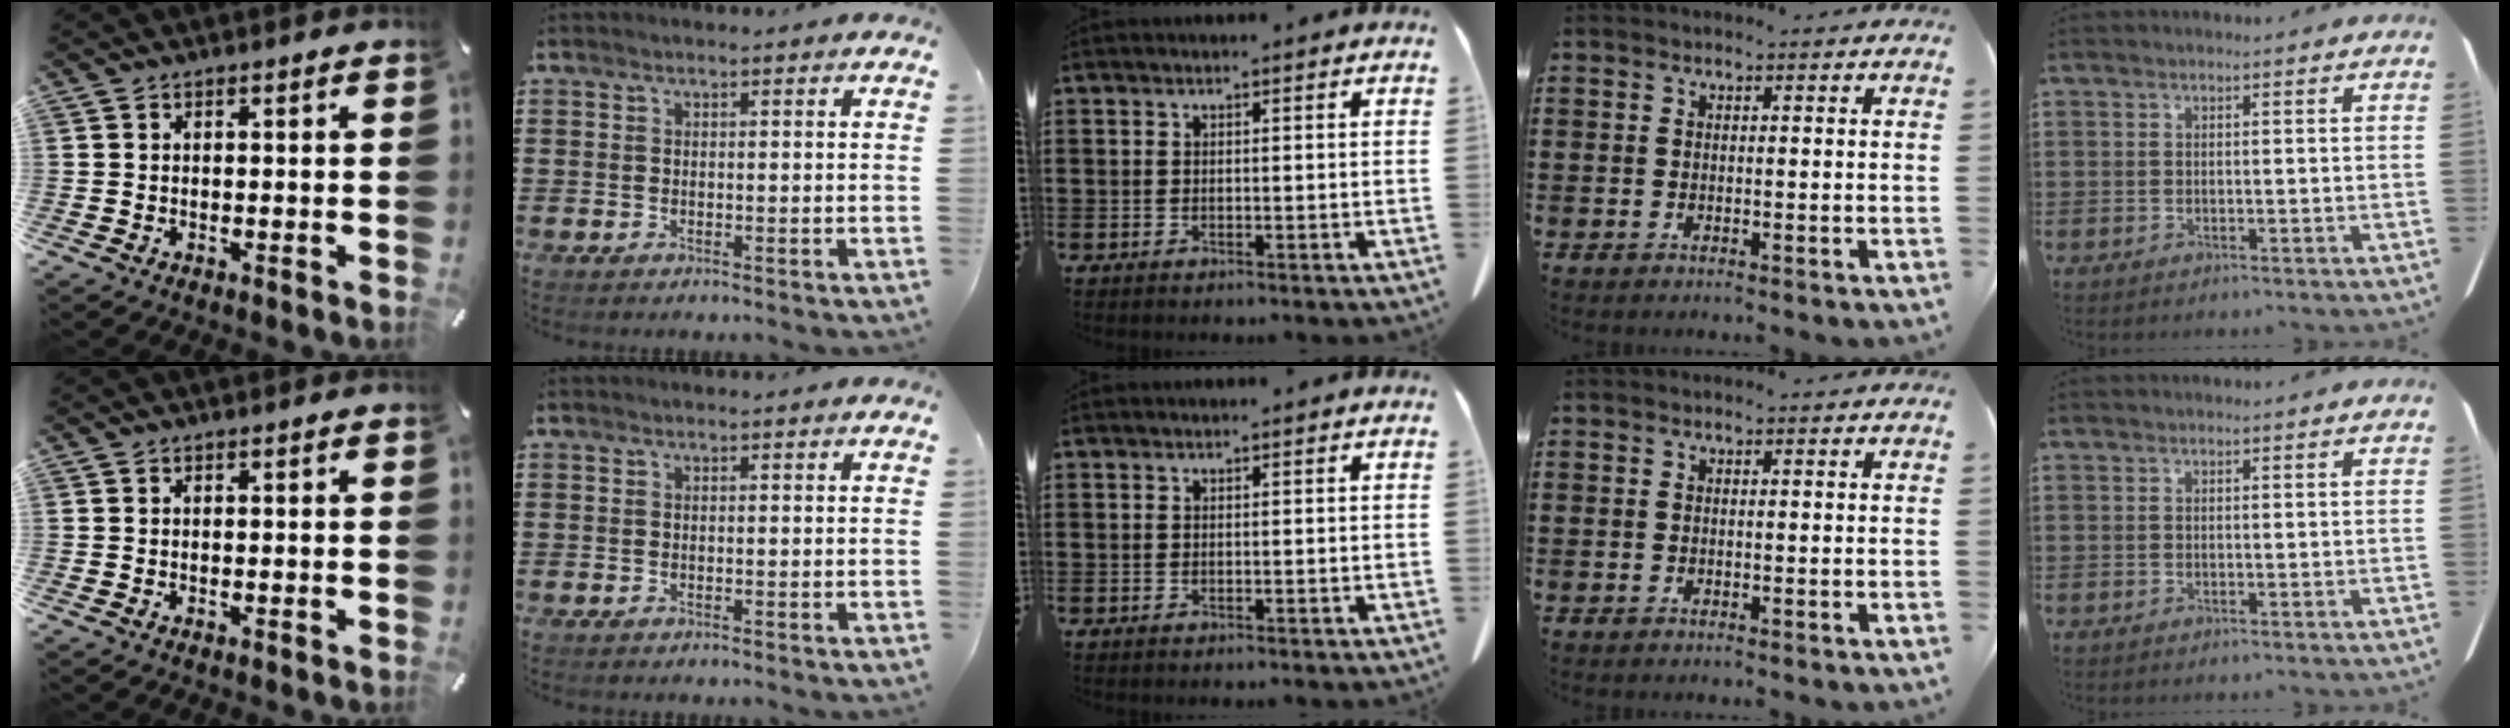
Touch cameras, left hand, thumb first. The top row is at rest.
{}